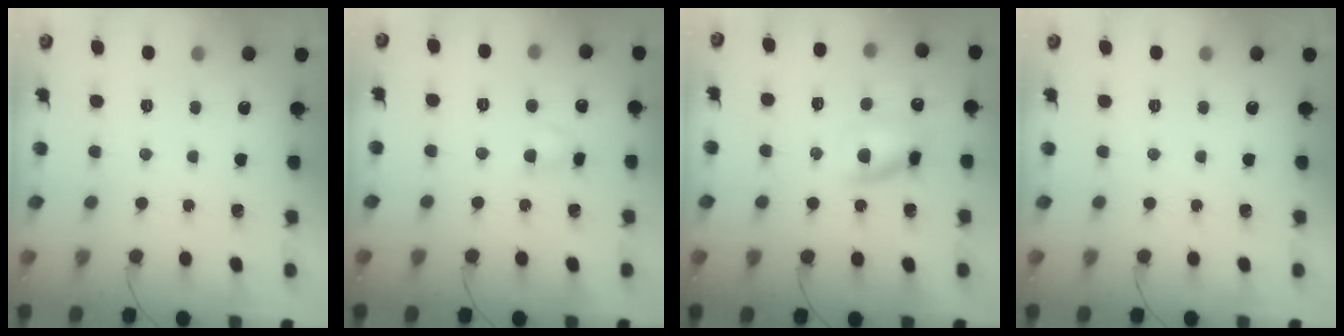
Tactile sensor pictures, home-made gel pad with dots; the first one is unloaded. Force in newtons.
{"total": 3.0, "press": 2.7, "slide": 1.2}
{"total": 10.6, "press": 10.3, "slide": 2.3}
{"total": 0.0}